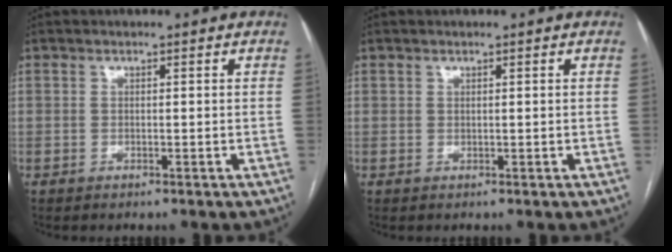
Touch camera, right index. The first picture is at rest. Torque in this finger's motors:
{"motor_torque": [-0.04, 0.04, 0.00, 0.00]}